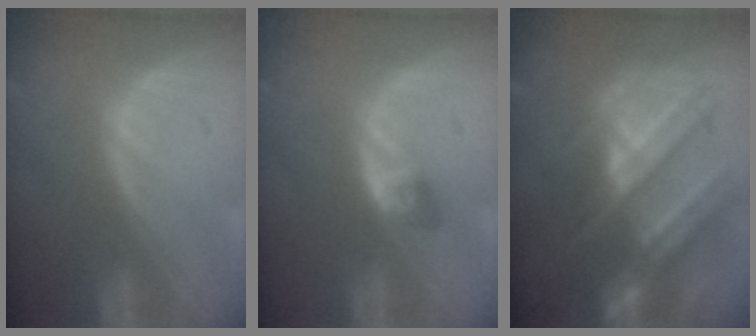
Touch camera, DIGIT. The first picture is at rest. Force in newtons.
{"total": 2.9, "press": 2.5, "slide": 1.6}
{"total": 10.4, "press": 9.6, "slide": 4.0}